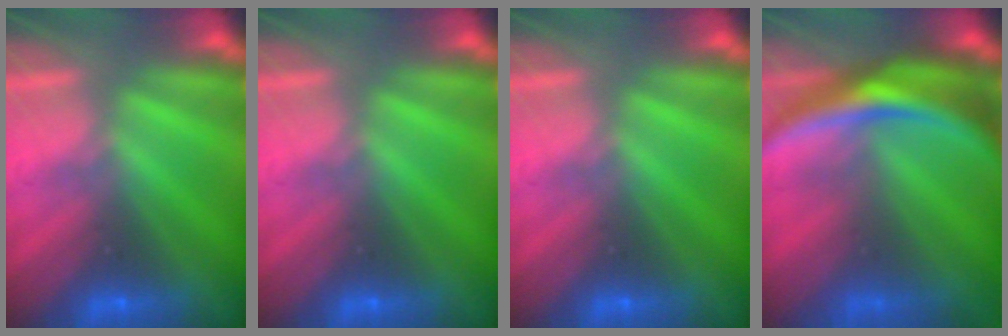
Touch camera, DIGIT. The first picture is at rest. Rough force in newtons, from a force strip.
{"total": 0.0}
{"total": 0.0}
{"total": 8.0}